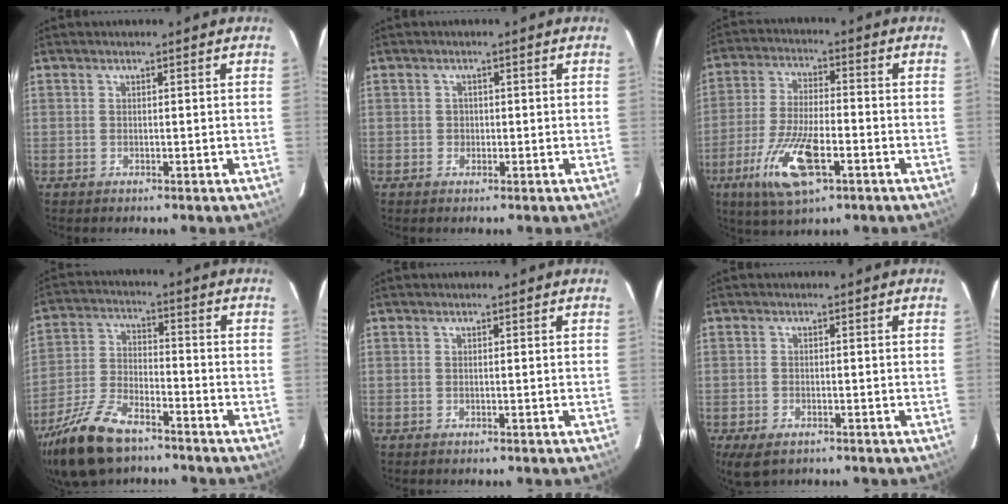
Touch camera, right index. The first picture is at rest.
{"total": 1.1, "force": [-0.1, 1.1, 0.4], "torque": [-0.005, 0.003, 0.000]}
{"total": 12.1, "force": [-5.3, 3.3, 10.3], "torque": [-0.210, -0.015, -0.093]}
{"total": 12.6, "force": [-9.1, 4.4, 7.4], "torque": [-0.159, -0.012, -0.169]}
{"total": 0.0}
{"total": 4.9, "force": [-3.2, 2.6, 2.6], "torque": [-0.053, -0.010, -0.047]}